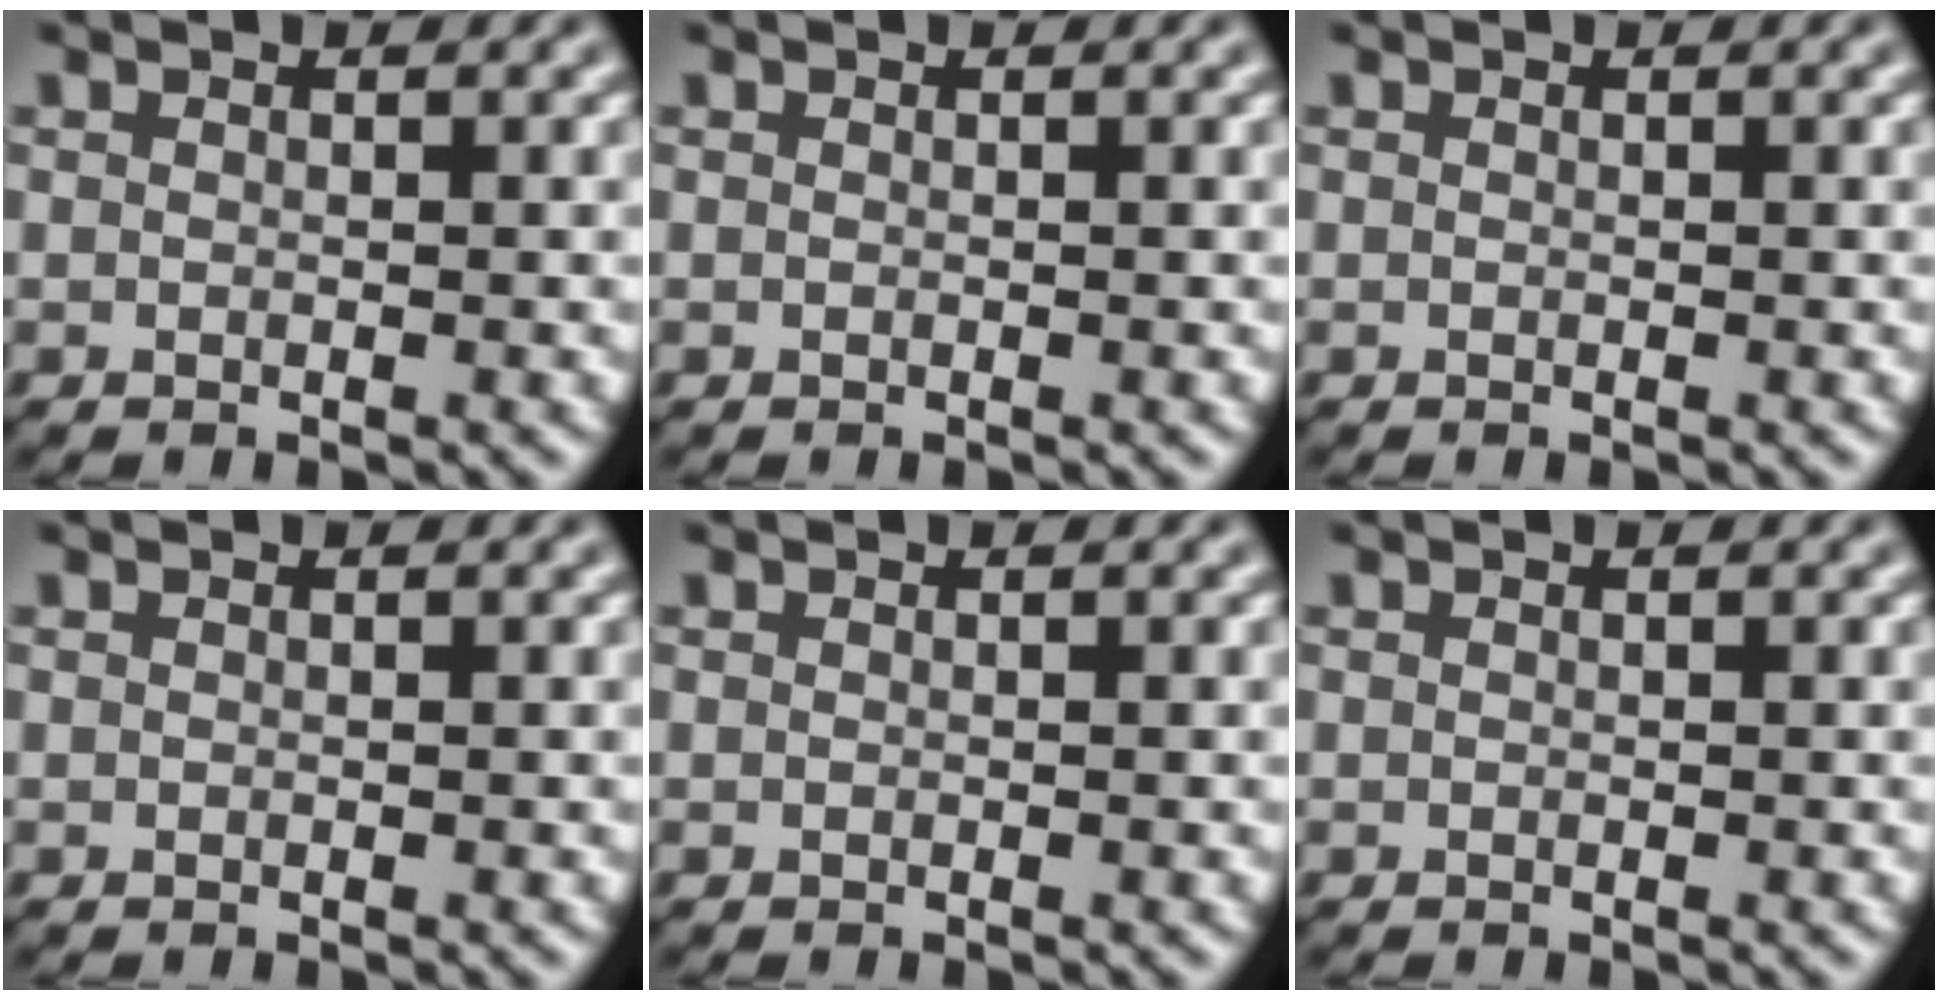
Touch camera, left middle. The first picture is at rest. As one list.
[{"total": 0.0}, {"total": 0.0}, {"total": 0.0}, {"total": 0.0}, {"total": 0.0}]